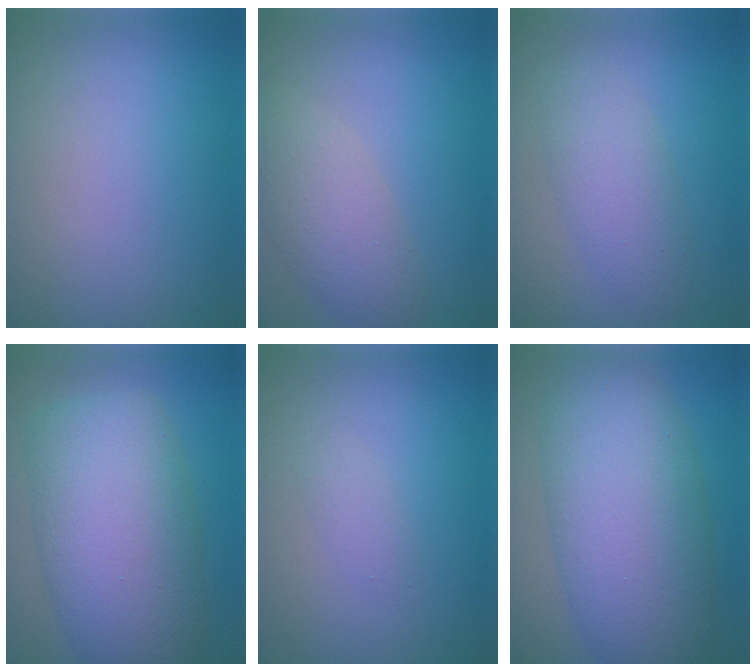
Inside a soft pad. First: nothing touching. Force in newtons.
{"total": 4.0, "press": 4.0, "slide": 0.2}
{"total": 3.4, "press": 3.4, "slide": 0.1}
{"total": 11.0, "press": 11.0, "slide": 0.3}
{"total": 1.0, "press": 1.0, "slide": 0.1}
{"total": 10.9, "press": 10.9, "slide": 0.1}